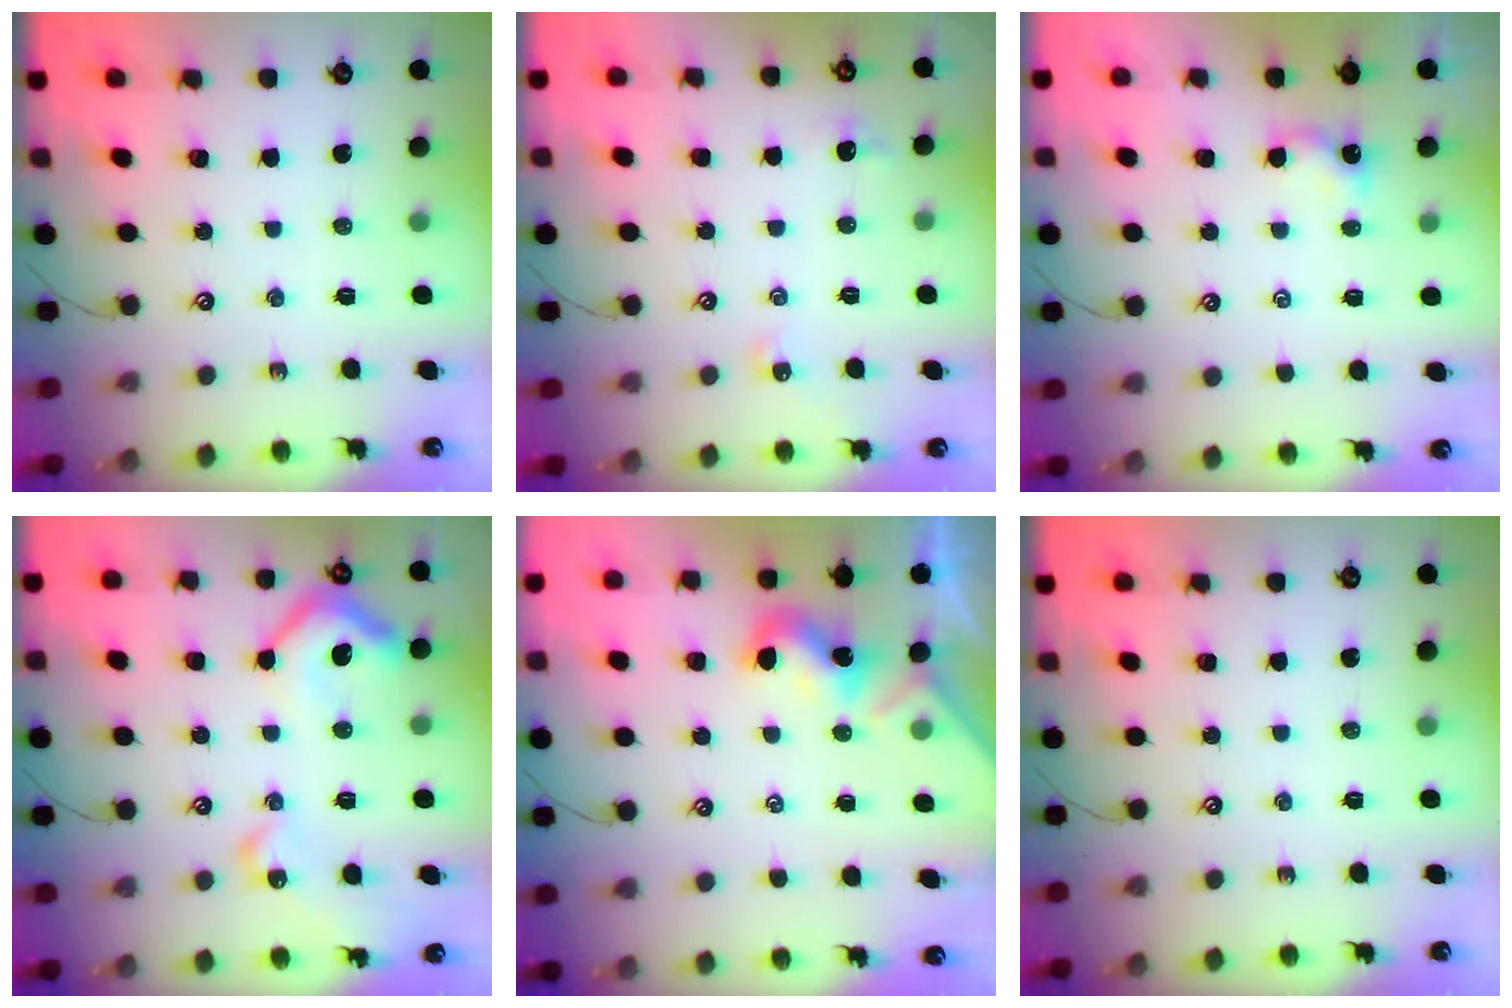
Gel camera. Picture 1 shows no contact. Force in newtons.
{"total": 2.4, "press": 2.4, "slide": 0.5}
{"total": 0.7, "press": 0.7, "slide": 0.3}
{"total": 11.7, "press": 11.7, "slide": 0.5}
{"total": 1.8, "press": 1.8, "slide": 0.5}
{"total": 0.0}